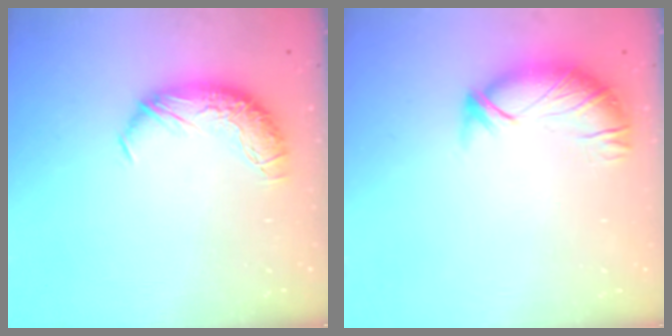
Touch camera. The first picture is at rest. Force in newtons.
{"total": 3.3, "press": 3.1, "slide": 1.2}